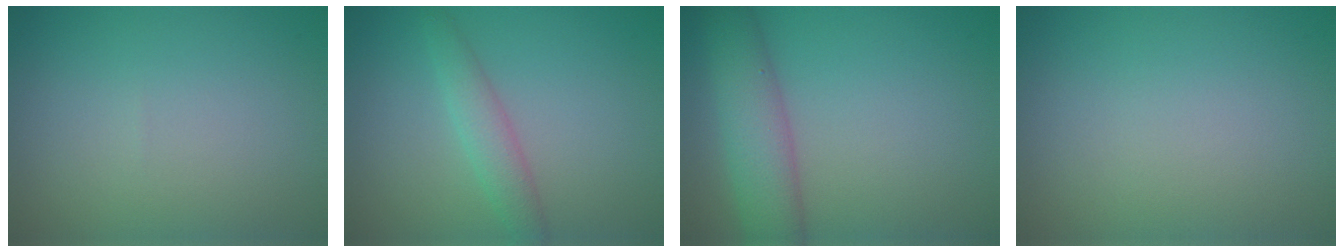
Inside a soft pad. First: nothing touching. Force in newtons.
{"total": 2.3, "press": 2.3, "slide": 0.1}
{"total": 5.1, "press": 5.1, "slide": 0.2}
{"total": 0.0}